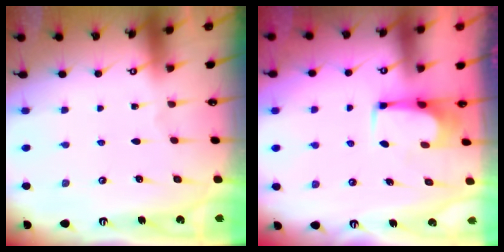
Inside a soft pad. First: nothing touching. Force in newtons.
{"total": 3.5, "press": 3.5, "slide": 0.2}